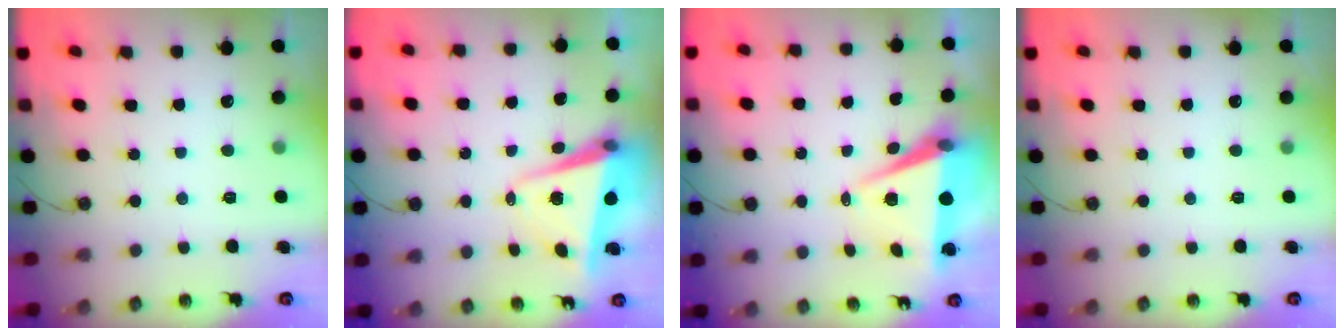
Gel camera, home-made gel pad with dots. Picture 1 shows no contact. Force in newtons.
{"total": 6.7, "press": 6.6, "slide": 1.1}
{"total": 7.2, "press": 5.8, "slide": 4.3}
{"total": 0.0}